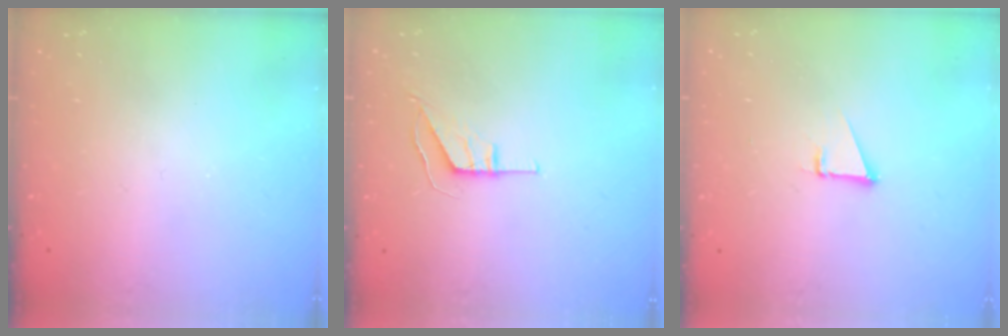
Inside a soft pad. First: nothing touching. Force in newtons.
{"total": 5.5, "press": 5.5, "slide": 0.4}
{"total": 1.9, "press": 1.9, "slide": 0.1}